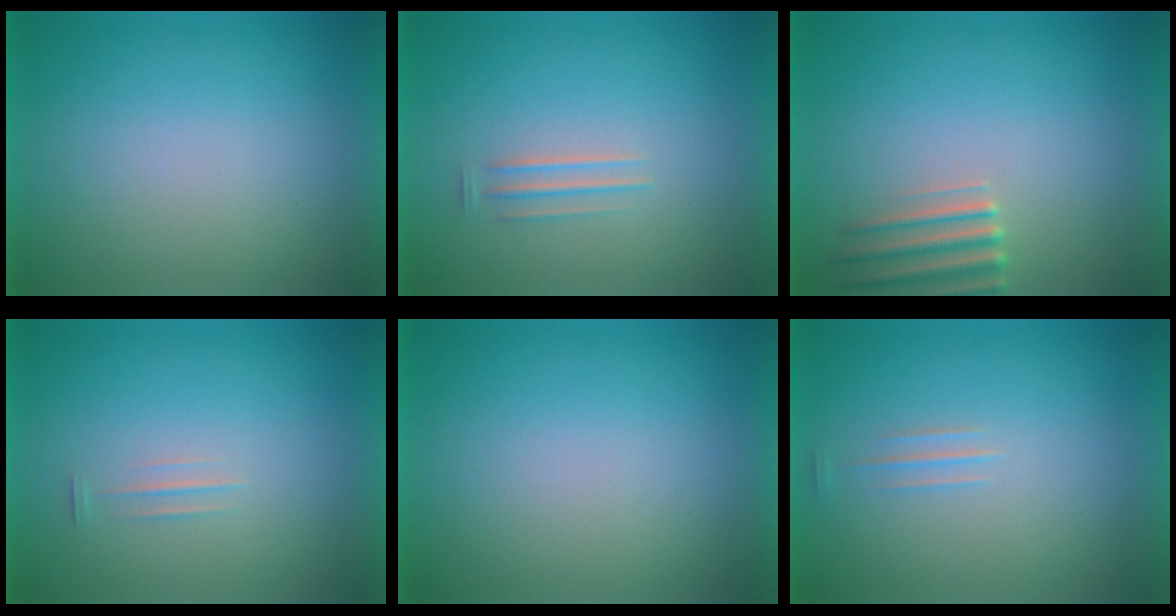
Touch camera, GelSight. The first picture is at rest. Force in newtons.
{"total": 1.6}
{"total": 2.8}
{"total": 1.6}
{"total": 0.0}
{"total": 1.3}